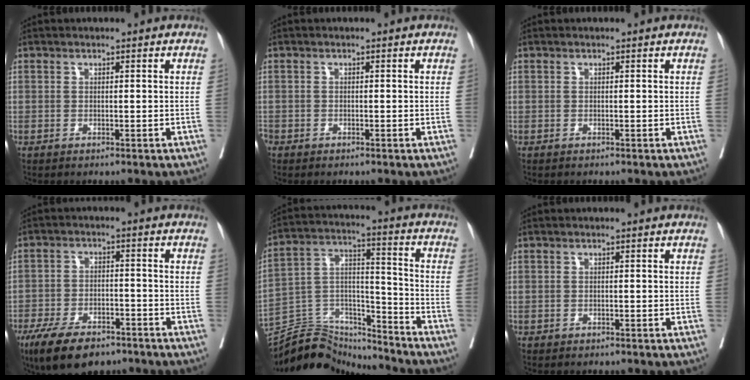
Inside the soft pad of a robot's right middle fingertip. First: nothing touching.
{"total": 1.3, "force": [-1.0, 0.8, 0.3], "torque": [-0.013, -0.001, -0.020]}
{"total": 0.0}
{"total": 10.4, "force": [-7.5, 4.2, 5.9], "torque": [-0.106, -0.010, -0.127]}
{"total": 15.3, "force": [-15.0, 2.5, 1.3], "torque": [-0.026, 0.047, -0.261]}
{"total": 0.0}